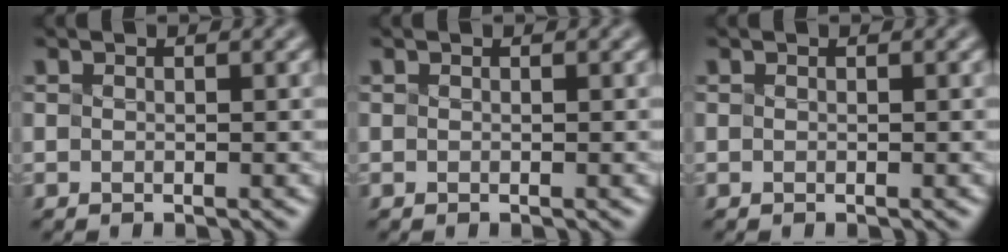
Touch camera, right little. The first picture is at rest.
{"total": 0.0}
{"total": 0.0}